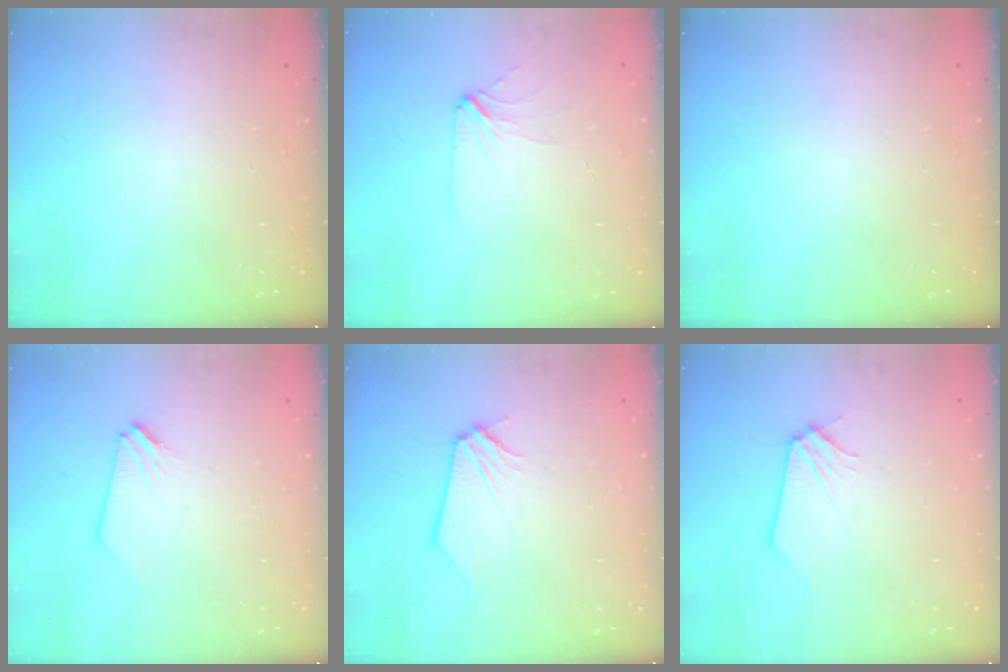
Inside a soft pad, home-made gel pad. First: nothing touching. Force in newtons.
{"total": 3.8, "press": 3.7, "slide": 0.5}
{"total": 0.0}
{"total": 0.0}
{"total": 0.0}
{"total": 0.0}